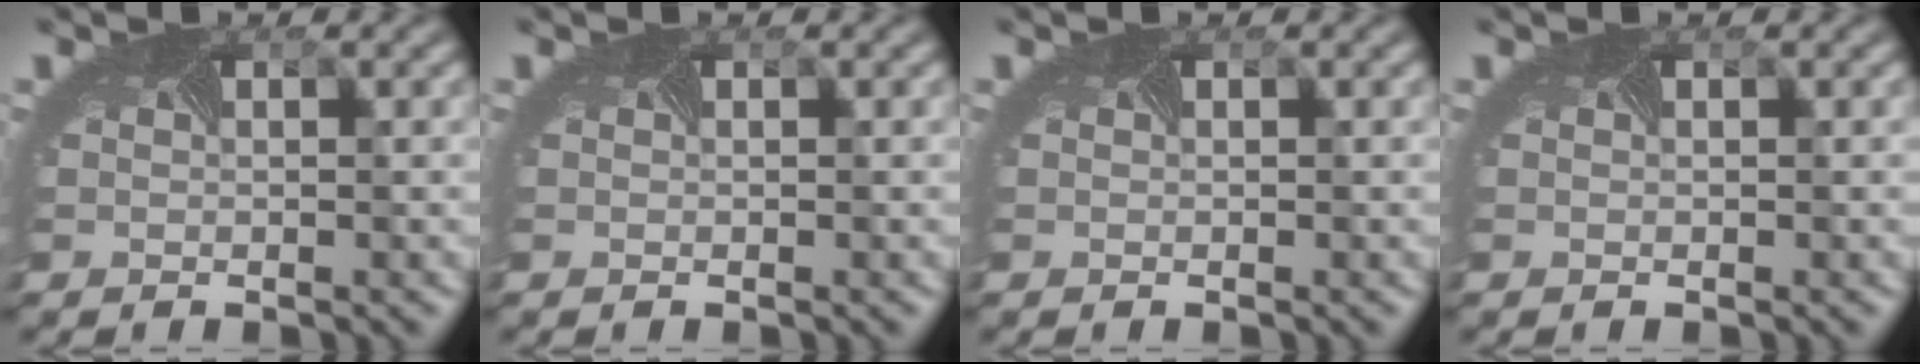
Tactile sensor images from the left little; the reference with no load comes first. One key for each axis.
{"total": 0.0}
{"total": 0.0}
{"total": 0.0}